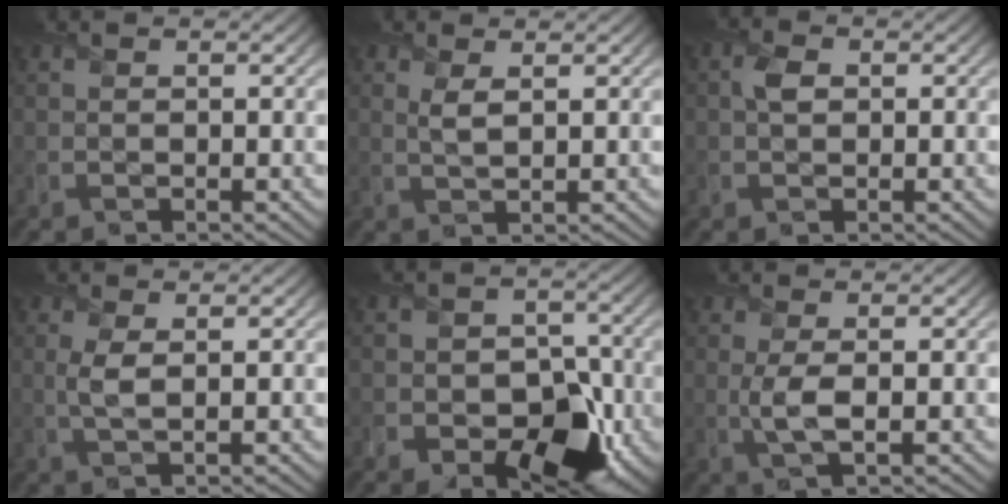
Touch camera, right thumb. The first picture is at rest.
{"total": 2.1, "force": [1.0, 0.6, 1.7], "torque": [-0.042, 0.001, 0.021]}
{"total": 1.9, "force": [0.3, 1.3, 1.4], "torque": [-0.030, 0.004, 0.000]}
{"total": 2.7, "force": [0.6, 0.9, 2.5], "torque": [-0.066, 0.002, 0.010]}
{"total": 9.3, "force": [-3.1, 6.5, 5.9], "torque": [-0.068, -0.016, -0.055]}
{"total": 3.4, "force": [0.1, 1.1, 3.2], "torque": [-0.076, 0.000, 0.001]}